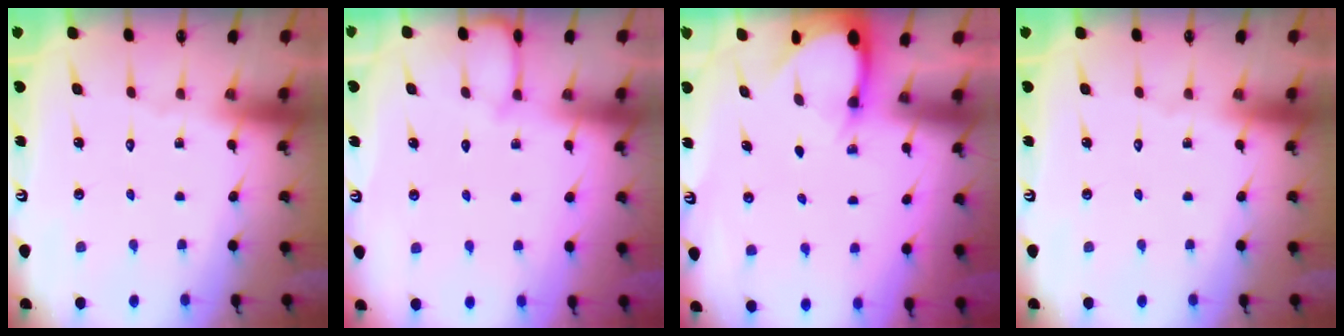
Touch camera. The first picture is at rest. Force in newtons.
{"total": 3.2, "press": 3.2, "slide": 0.5}
{"total": 3.5, "press": 3.5, "slide": 0.2}
{"total": 0.0}